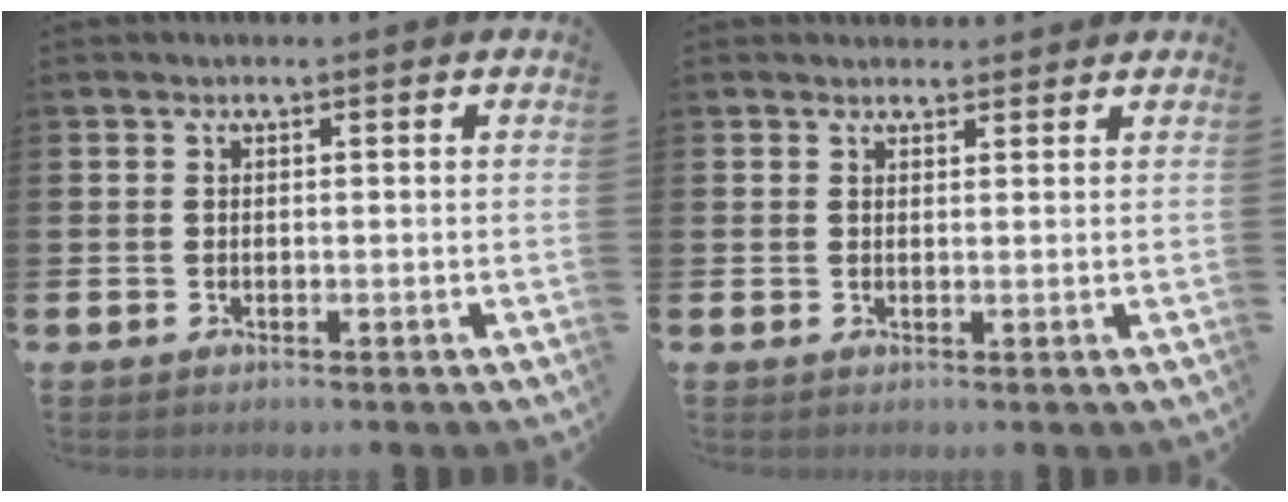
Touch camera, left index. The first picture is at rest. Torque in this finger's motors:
{"motor_torque": [0.41, -0.99, 0.01, 0.00]}